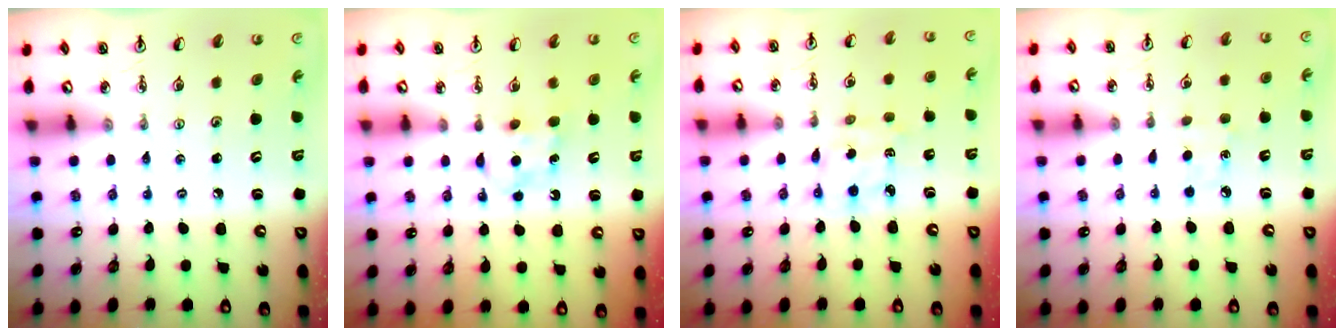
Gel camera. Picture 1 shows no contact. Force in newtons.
{"total": 5.7, "press": 5.7, "slide": 0.7}
{"total": 2.9, "press": 2.9, "slide": 0.2}
{"total": 4.5, "press": 4.5, "slide": 0.4}